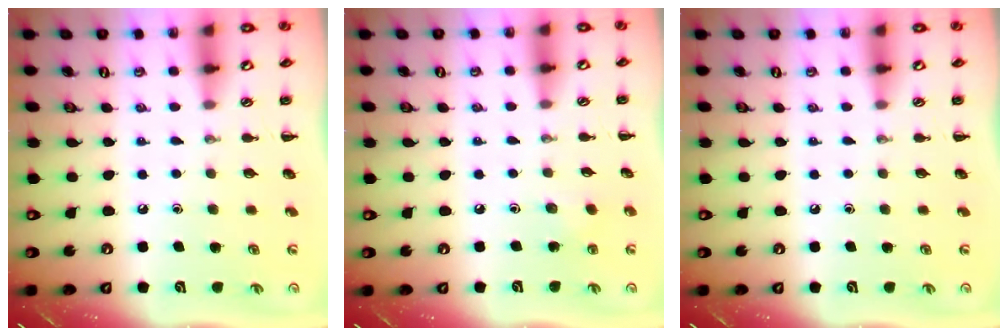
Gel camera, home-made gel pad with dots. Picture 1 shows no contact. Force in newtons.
{"total": 2.5, "press": 2.4, "slide": 0.8}
{"total": 0.0}